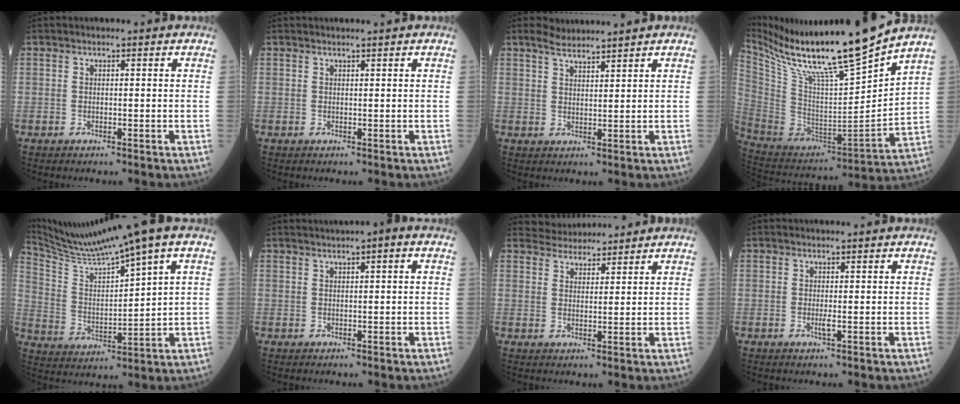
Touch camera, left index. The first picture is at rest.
{"total": 1.6, "force": [1.5, 0.0, 0.6], "torque": [-0.007, 0.009, 0.023]}
{"total": 3.6, "force": [3.4, 0.3, 1.0], "torque": [-0.024, 0.017, 0.065]}
{"total": 22.2, "force": [18.5, -0.4, 12.3], "torque": [-0.224, -0.037, 0.328]}
{"total": 13.2, "force": [10.7, -1.2, 7.7], "torque": [-0.153, 0.014, 0.200]}
{"total": 2.7, "force": [1.6, 0.2, 2.2], "torque": [-0.042, 0.013, 0.027]}
{"total": 5.6, "force": [5.4, 1.3, 0.2], "torque": [-0.008, 0.023, 0.088]}
{"total": 1.1, "force": [0.2, 0.0, 1.1], "torque": [-0.026, -0.002, 0.004]}